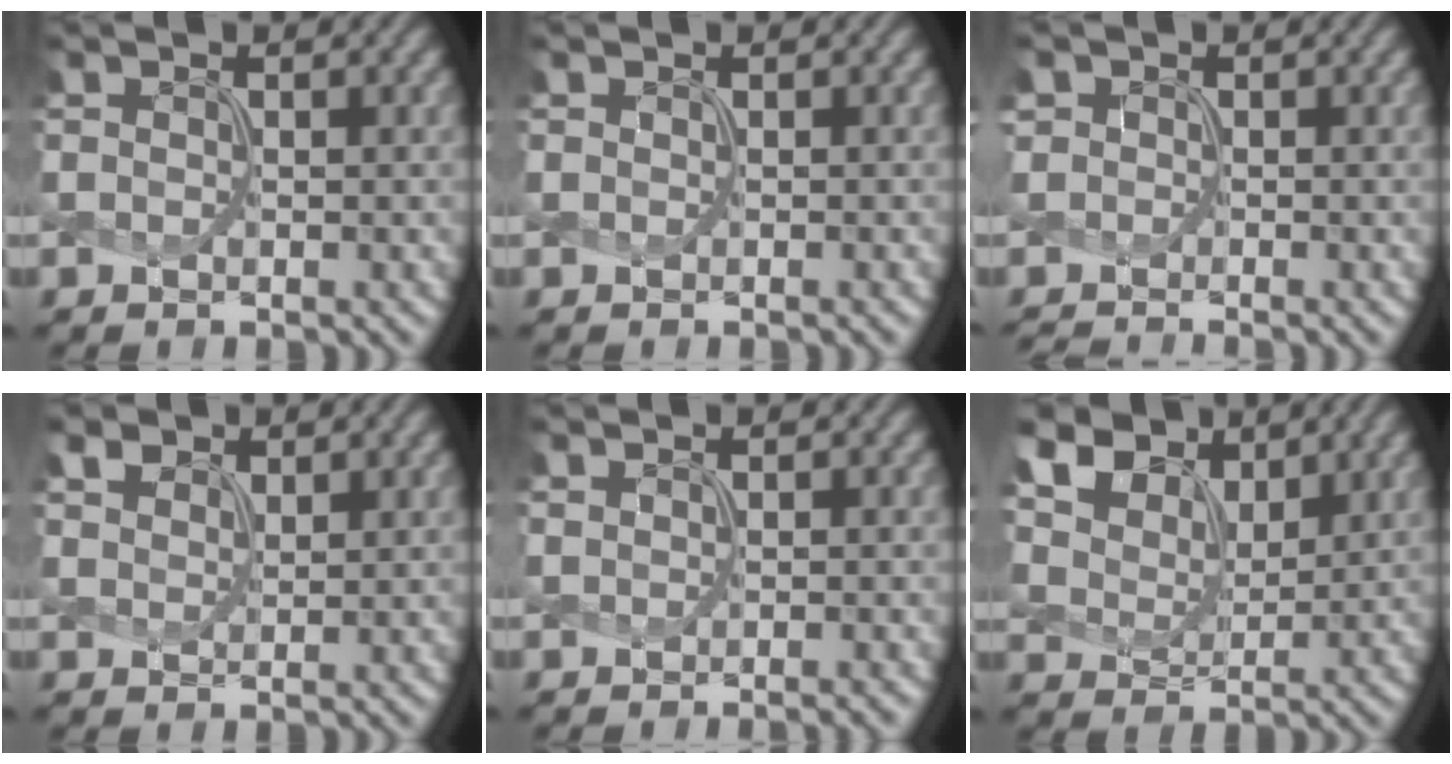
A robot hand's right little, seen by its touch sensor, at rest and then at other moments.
{"total": 0.0}
{"total": 1.4, "force": [-1.1, 0.9, 0.1], "torque": [-0.010, -0.006, -0.030]}
{"total": 1.7, "force": [1.3, 1.0, 0.5], "torque": [-0.018, 0.002, 0.032]}
{"total": 0.8, "force": [-0.4, 0.3, 0.6], "torque": [0.002, -0.002, -0.008]}
{"total": 7.9, "force": [5.3, 4.6, 3.6], "torque": [-0.109, 0.003, 0.094]}